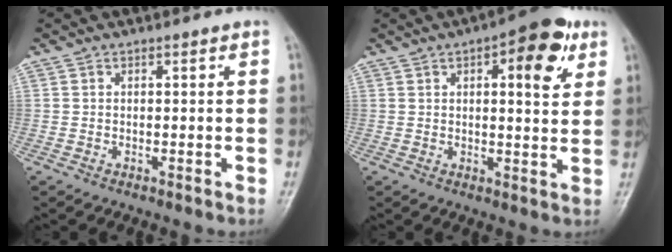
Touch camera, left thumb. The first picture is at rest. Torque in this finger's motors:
{"motor_torque": [0.28, 0.39, 0.02, -0.18, 0.12]}